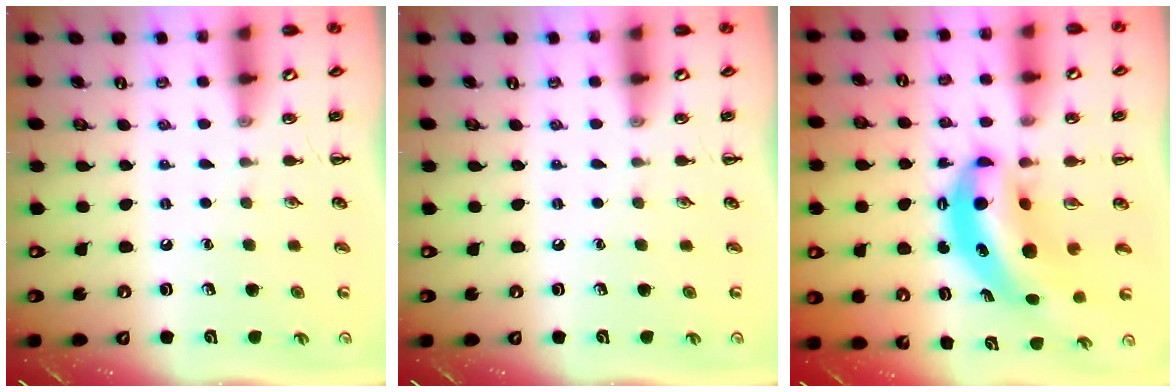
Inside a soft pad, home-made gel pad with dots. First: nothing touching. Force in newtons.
{"total": 0.0}
{"total": 9.5, "press": 9.1, "slide": 2.4}